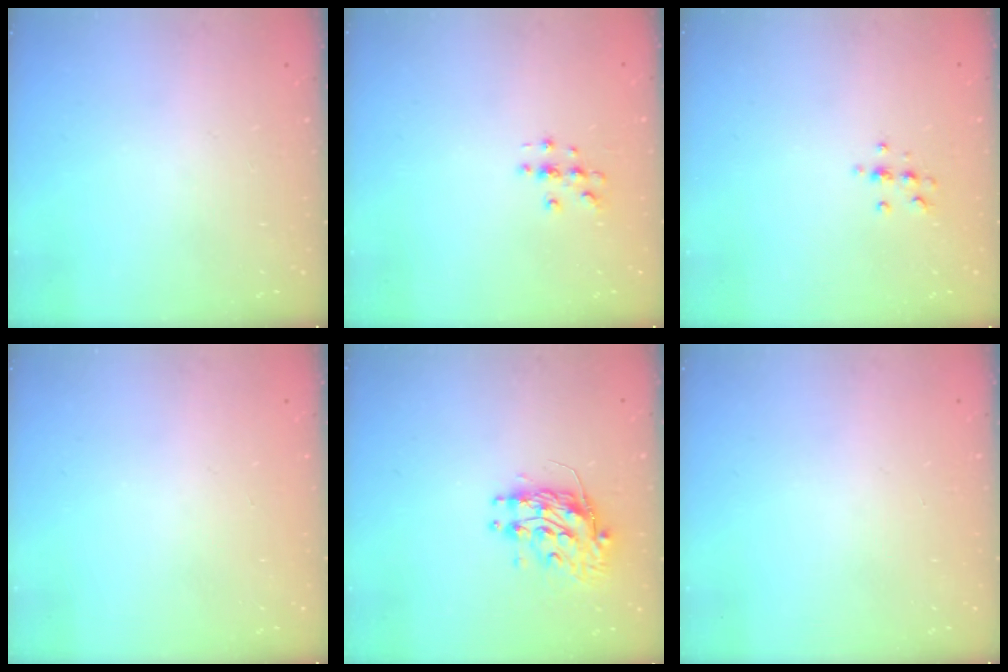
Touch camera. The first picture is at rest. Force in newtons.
{"total": 3.0, "press": 3.0, "slide": 0.3}
{"total": 4.9, "press": 4.8, "slide": 1.2}
{"total": 0.0}
{"total": 10.4, "press": 10.4, "slide": 0.9}
{"total": 0.0}